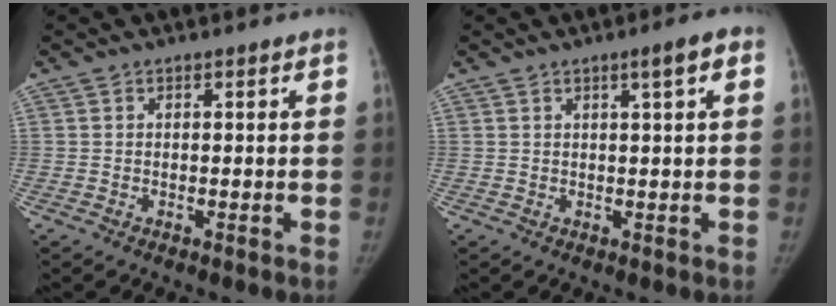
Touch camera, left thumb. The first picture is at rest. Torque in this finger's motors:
{"motor_torque": [-0.10, 0.07, 0.37, 0.08, 0.00]}